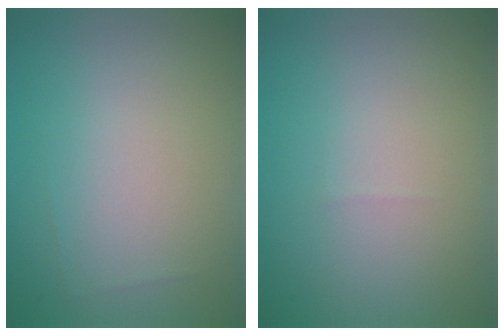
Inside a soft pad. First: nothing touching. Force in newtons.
{"total": 0.0}